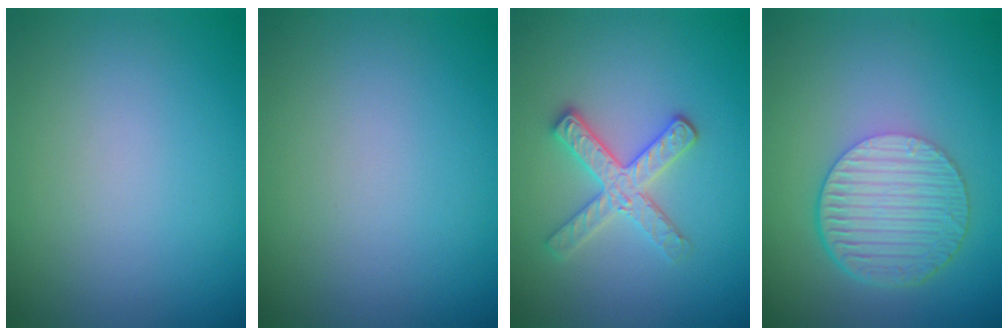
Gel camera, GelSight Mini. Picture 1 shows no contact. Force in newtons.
{"total": 0.0}
{"total": 3.1, "press": 2.9, "slide": 1.2}
{"total": 6.5, "press": 4.4, "slide": 4.8}